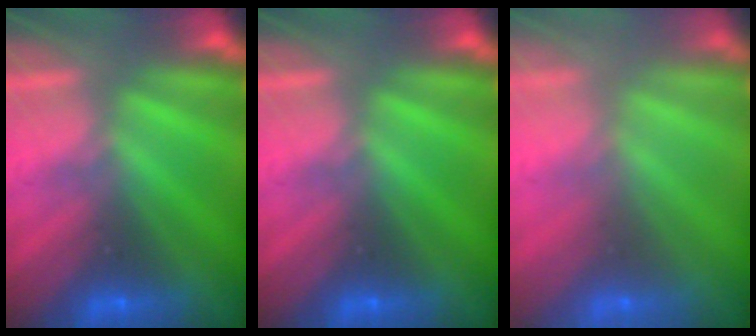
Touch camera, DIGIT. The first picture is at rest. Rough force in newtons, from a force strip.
{"total": 0.0}
{"total": 8.7}